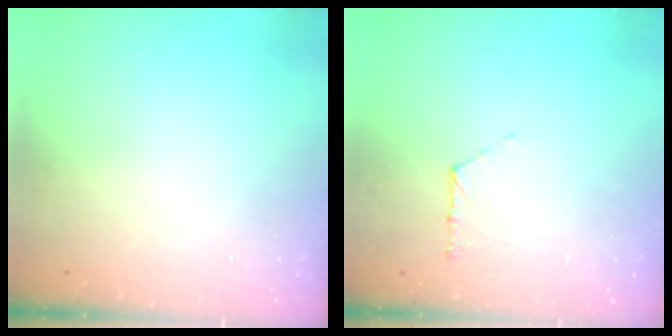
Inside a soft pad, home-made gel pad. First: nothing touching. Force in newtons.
{"total": 6.8, "press": 6.7, "slide": 0.6}